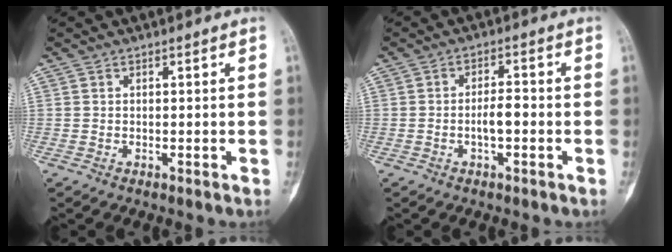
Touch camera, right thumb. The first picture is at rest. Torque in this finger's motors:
{"motor_torque": [0.68, 0.54, 0.69, -0.04, 0.04]}